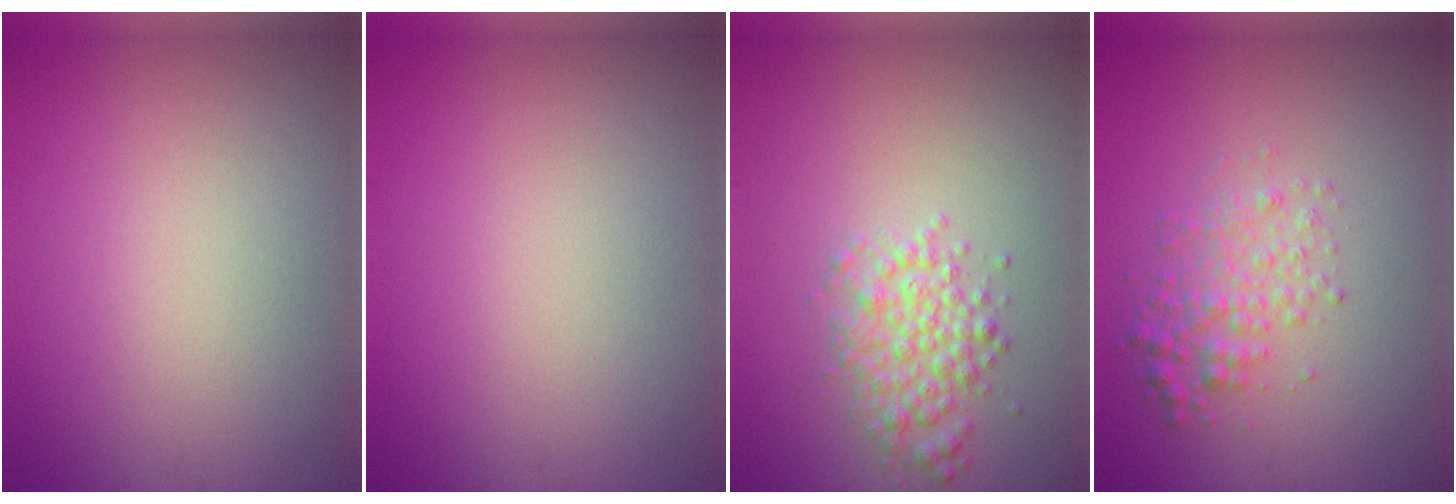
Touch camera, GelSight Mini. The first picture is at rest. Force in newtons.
{"total": 0.0}
{"total": 3.0, "press": 3.0, "slide": 0.1}
{"total": 2.6, "press": 2.6, "slide": 0.1}